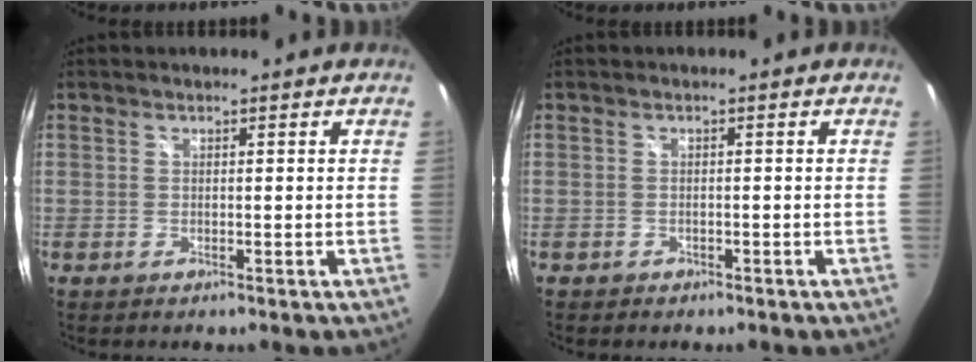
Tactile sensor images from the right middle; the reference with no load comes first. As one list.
[{"total": 1.0, "force": [-0.7, 0.7, 0.1], "torque": [-0.007, -0.001, -0.010]}]